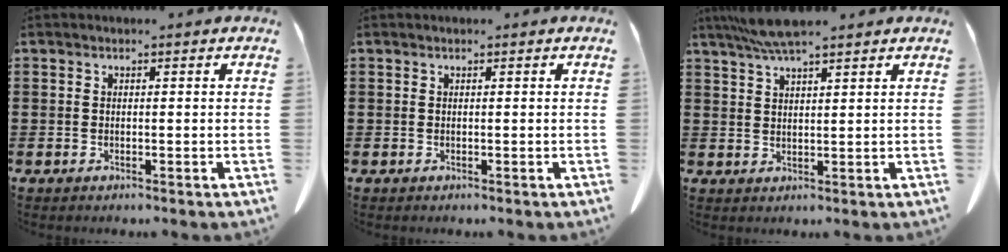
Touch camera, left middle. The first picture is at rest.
{"total": 0.0}
{"total": 5.1, "force": [4.1, 0.3, 3.0], "torque": [-0.068, -0.002, 0.075]}